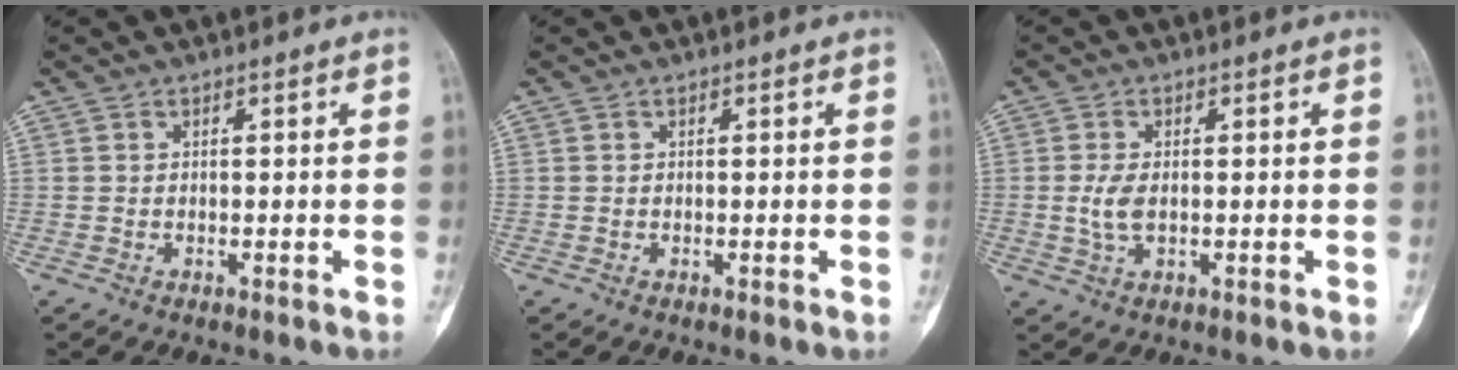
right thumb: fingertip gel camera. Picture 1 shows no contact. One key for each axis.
{"total": 0.0}
{"total": 3.6, "fx": -0.1, "fy": 1.9, "fz": 3.1, "tx": -0.071, "ty": -0.002, "tz": -0.003}